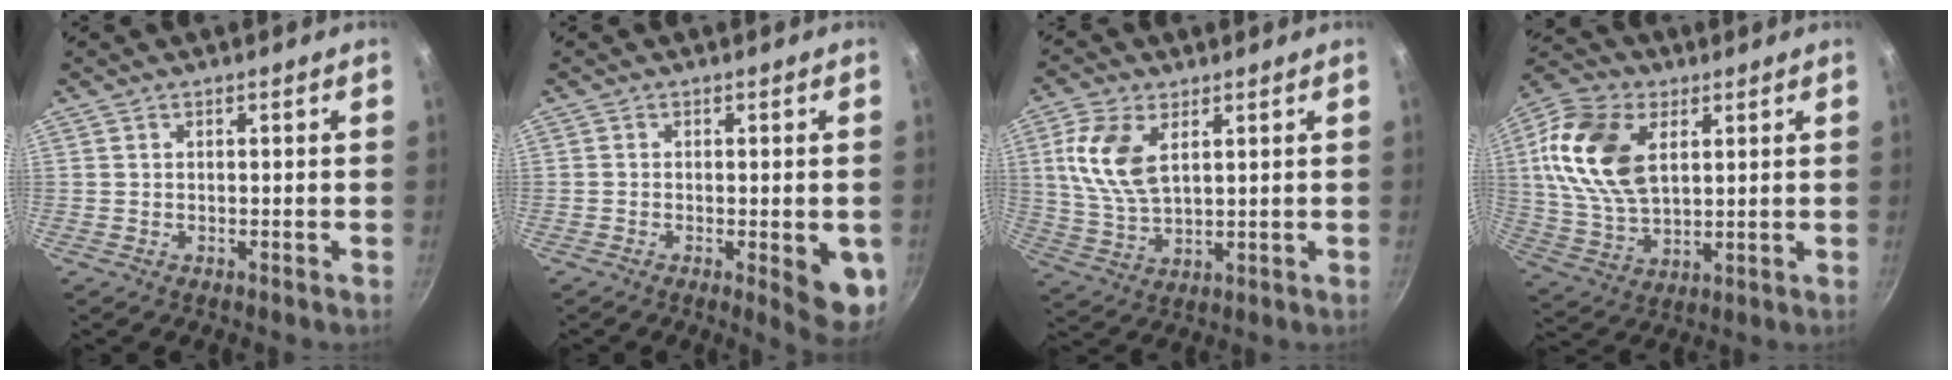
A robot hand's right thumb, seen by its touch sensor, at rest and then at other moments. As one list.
[{"total": 8.3, "force": [-2.0, 2.3, 7.8], "torque": [-0.080, -0.002, -0.019]}, {"total": 10.6, "force": [3.3, 5.8, 8.2], "torque": [-0.163, -0.012, 0.071]}, {"total": 17.2, "force": [4.5, 10.7, 12.6], "torque": [-0.230, -0.006, 0.086]}]